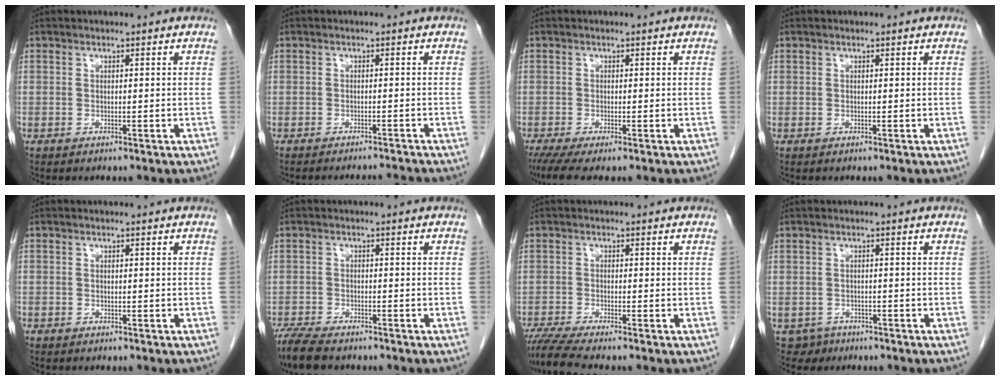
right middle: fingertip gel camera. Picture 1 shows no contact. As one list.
[{"total": 4.8, "force": [-4.7, -0.6, 0.7], "torque": [-0.006, -0.004, -0.059]}, {"total": 4.3, "force": [-3.1, 0.4, 3.0], "torque": [-0.053, -0.014, -0.057]}, {"total": 0.0}, {"total": 0.9, "force": [-0.7, 0.6, 0.1], "torque": [-0.007, 0.003, -0.012]}, {"total": 7.0, "force": [-5.9, 1.9, 3.3], "torque": [-0.061, -0.016, -0.102]}, {"total": 5.6, "force": [-4.8, -0.7, 2.7], "torque": [-0.047, -0.017, -0.086]}, {"total": 2.8, "force": [-1.9, 2.0, -0.3], "torque": [0.003, 0.006, -0.029]}]